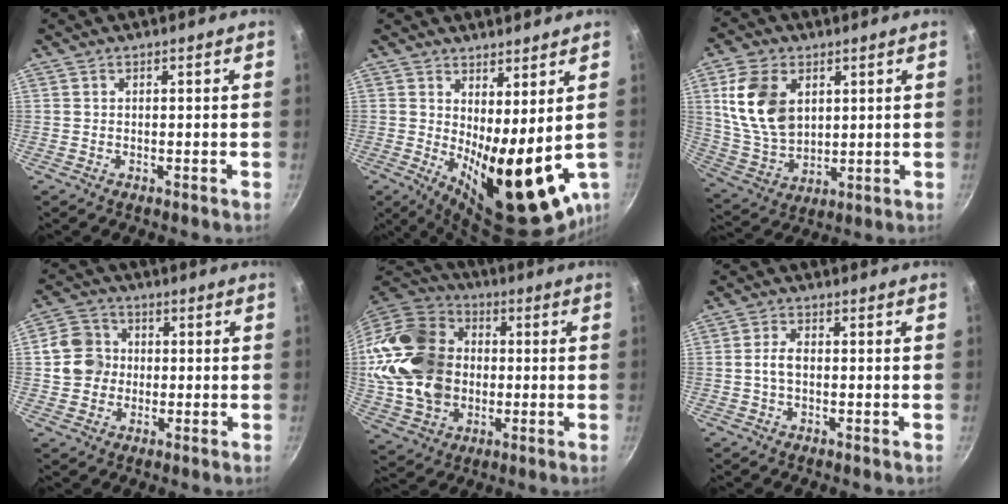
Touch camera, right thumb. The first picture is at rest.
{"total": 16.0, "force": [0.7, 5.8, 15.0], "torque": [-0.188, -0.030, 0.031]}
{"total": 14.3, "force": [4.0, 9.8, 9.7], "torque": [-0.164, -0.019, 0.090]}
{"total": 7.8, "force": [0.1, 7.1, 3.1], "torque": [-0.026, 0.013, -0.012]}
{"total": 24.0, "force": [0.6, 18.8, 14.9], "torque": [-0.270, 0.033, 0.019]}
{"total": 3.2, "force": [-0.3, 1.8, 2.6], "torque": [-0.049, 0.012, -0.010]}